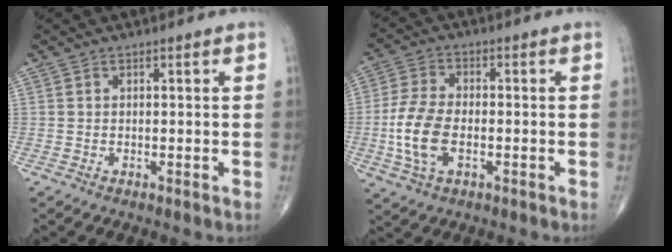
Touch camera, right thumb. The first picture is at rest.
{"total": 9.8, "force": [-2.0, 5.4, 7.9], "torque": [-0.167, 0.007, -0.041]}